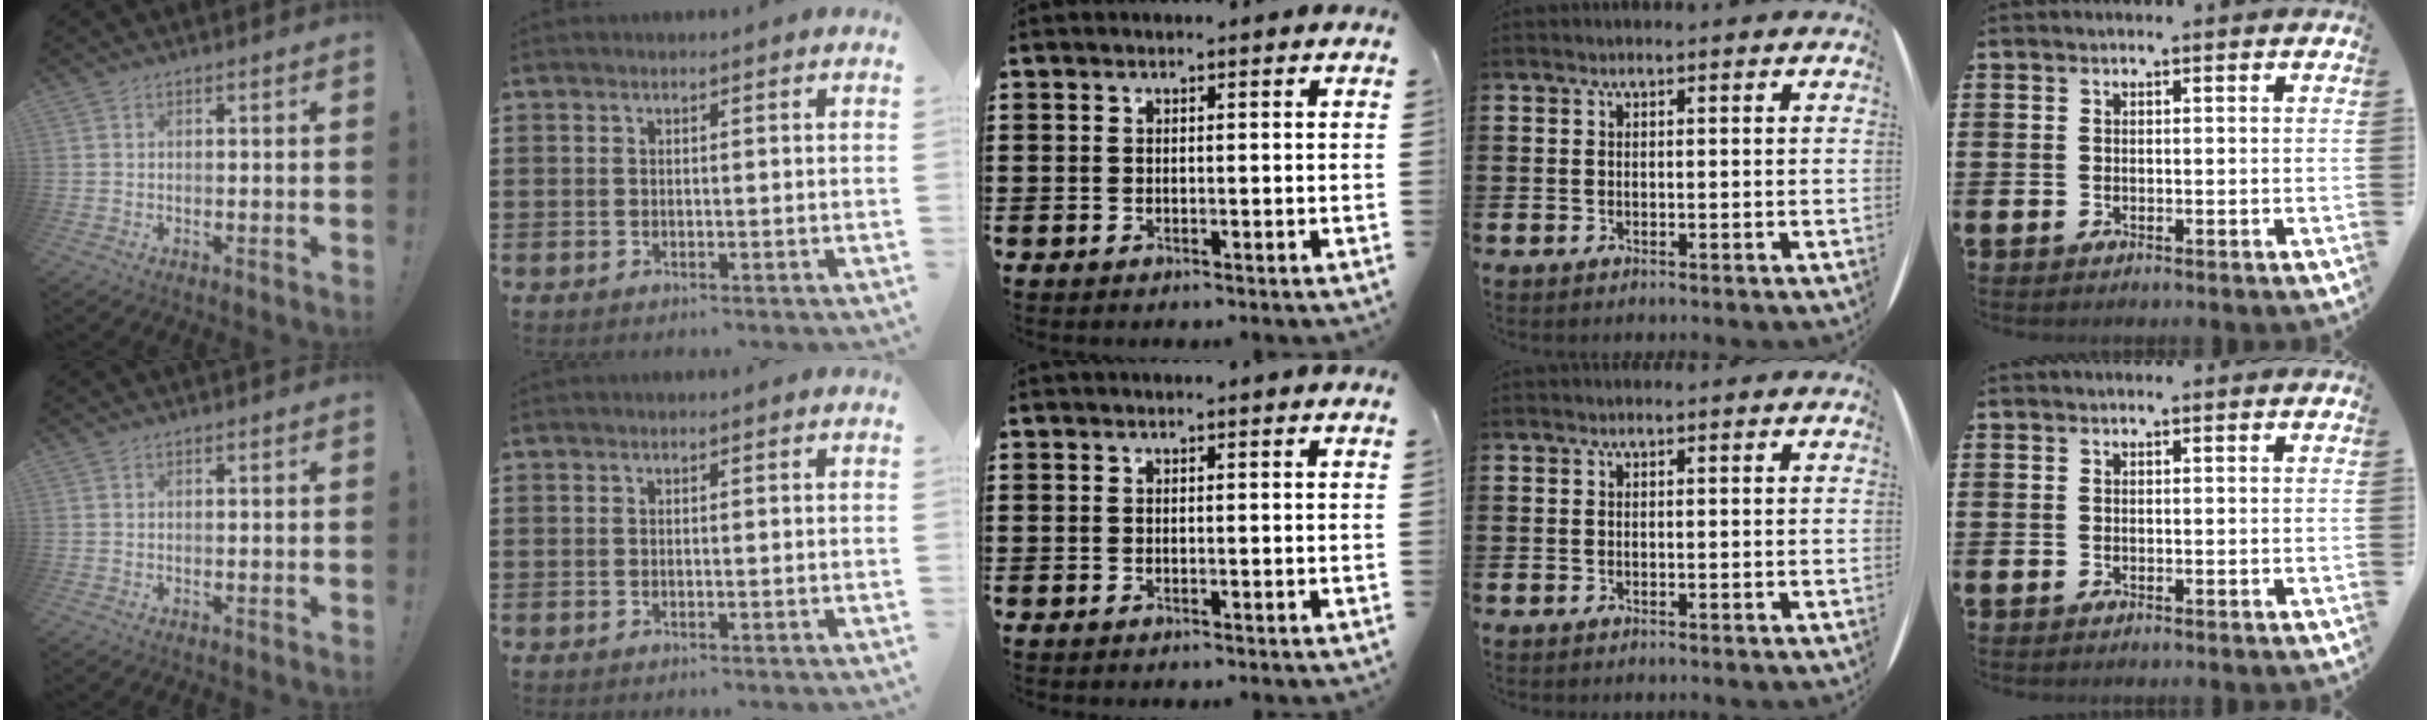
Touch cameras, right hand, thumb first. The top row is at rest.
{}